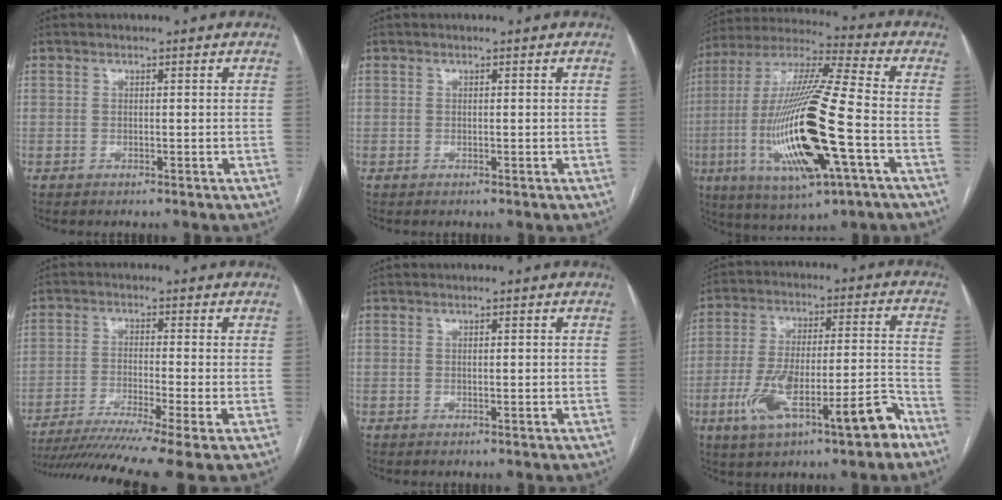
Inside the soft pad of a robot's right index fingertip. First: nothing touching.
{"total": 0.0}
{"total": 22.7, "force": [-5.6, 2.6, 21.9], "torque": [-0.467, -0.028, -0.100]}
{"total": 13.7, "force": [-10.4, -1.4, 8.8], "torque": [-0.146, -0.031, -0.169]}
{"total": 0.6, "force": [0.0, 0.1, 0.6], "torque": [-0.011, 0.000, 0.002]}
{"total": 15.1, "force": [-7.6, 3.7, 12.6], "torque": [-0.218, 0.024, -0.114]}